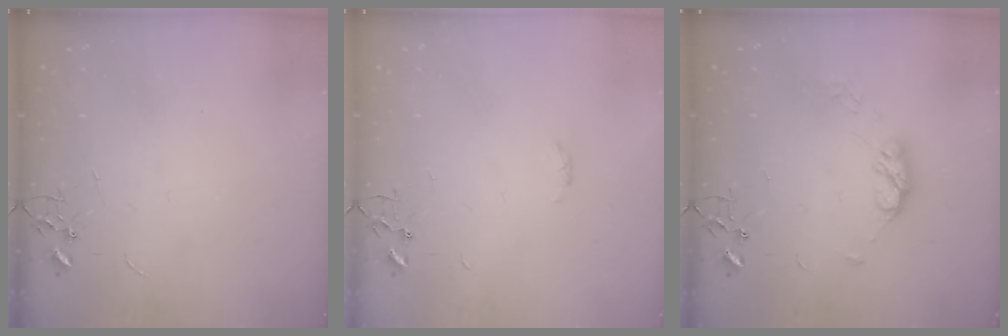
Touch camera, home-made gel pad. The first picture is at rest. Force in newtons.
{"total": 1.7, "press": 1.6, "slide": 0.4}
{"total": 8.0, "press": 8.0, "slide": 0.5}